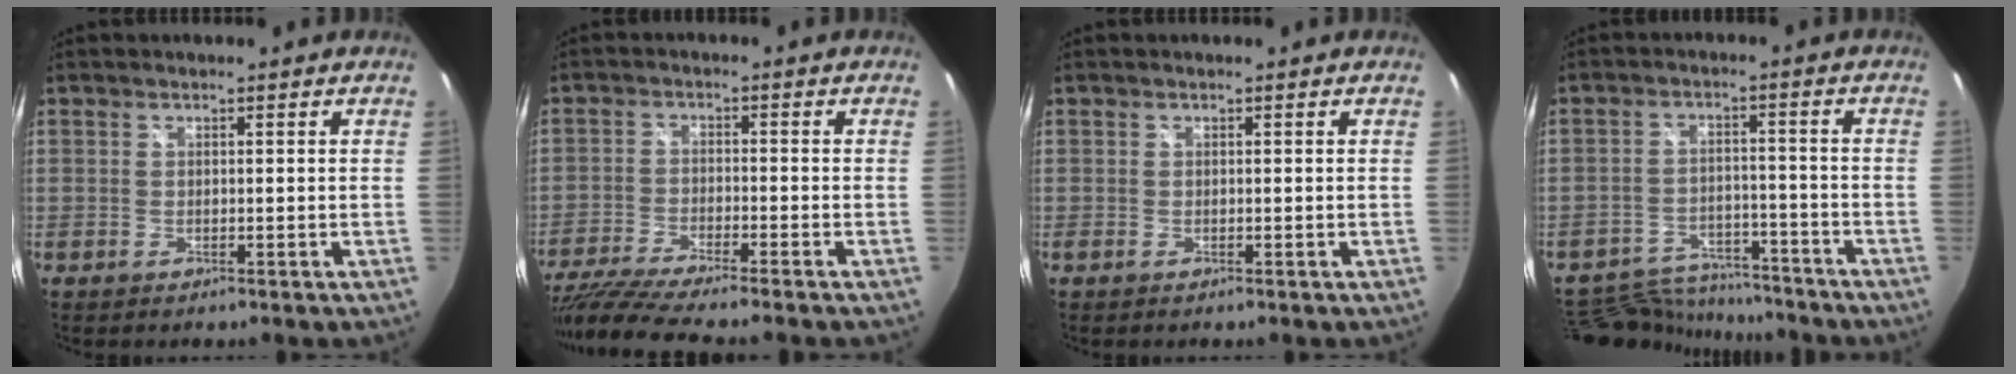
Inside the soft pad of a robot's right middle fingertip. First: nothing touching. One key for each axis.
{"total": 11.4, "fx": -9.8, "fy": -0.2, "fz": 5.8, "tx": -0.128, "ty": -0.033, "tz": -0.172}
{"total": 0.0}
{"total": 13.7, "fx": -12.6, "fy": 4.0, "fz": 3.4, "tx": -0.088, "ty": 0.016, "tz": -0.185}